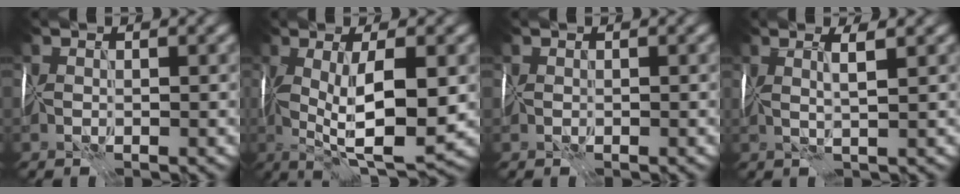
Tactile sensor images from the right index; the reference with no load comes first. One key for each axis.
{"total": 9.5, "fx": -0.5, "fy": 2.9, "fz": 9.0, "tx": -0.152, "ty": -0.006, "tz": -0.007}
{"total": 0.0}
{"total": 2.4, "fx": 1.0, "fy": 0.3, "fz": 2.1, "tx": -0.033, "ty": 0.005, "tz": 0.013}